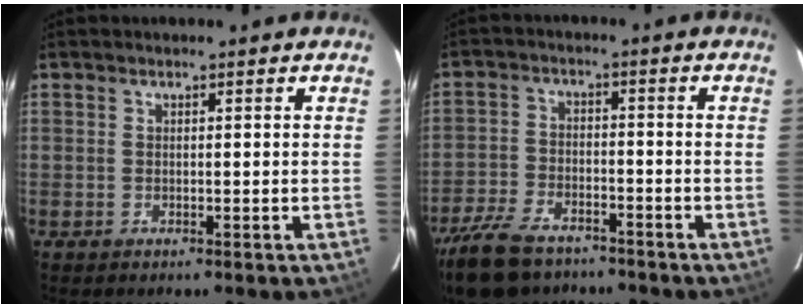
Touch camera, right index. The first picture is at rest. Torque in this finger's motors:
{"motor_torque": [0.93, -1.21, 0.52, 0.11]}